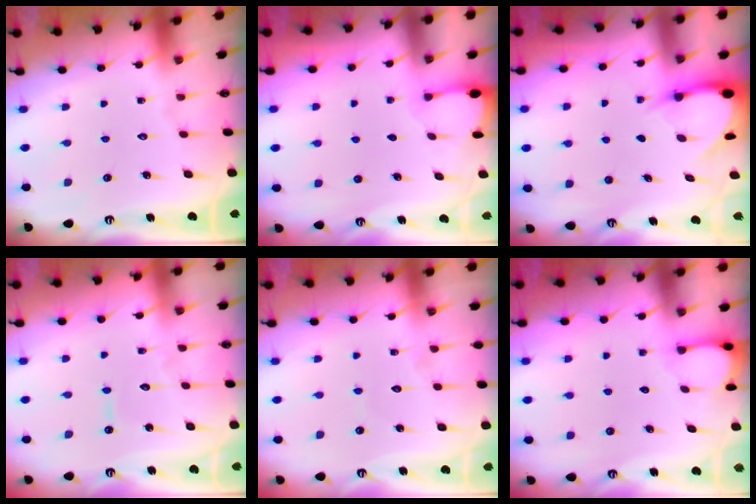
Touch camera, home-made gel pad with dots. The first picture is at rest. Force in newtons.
{"total": 1.6, "press": 1.5, "slide": 0.3}
{"total": 3.4, "press": 3.4, "slide": 0.2}
{"total": 4.6, "press": 4.6, "slide": 0.3}
{"total": 4.5, "press": 4.5, "slide": 0.5}
{"total": 2.3, "press": 2.2, "slide": 0.4}